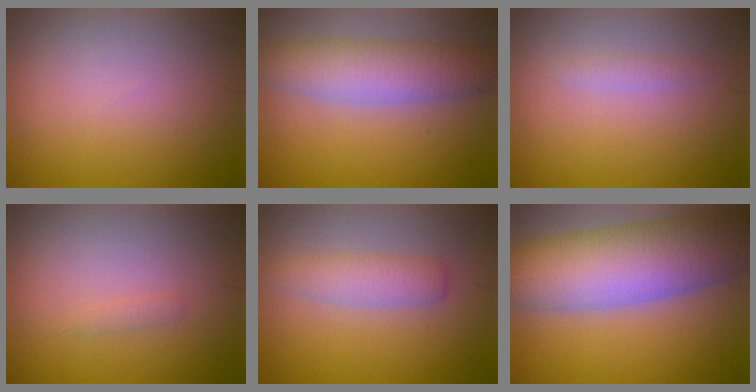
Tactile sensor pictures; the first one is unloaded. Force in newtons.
{"total": 5.3, "press": 5.3, "slide": 0.3}
{"total": 0.9, "press": 0.9, "slide": 0.1}
{"total": 0.6, "press": 0.6, "slide": 0.1}
{"total": 2.5, "press": 2.5, "slide": 0.0}
{"total": 10.4, "press": 10.4, "slide": 0.5}